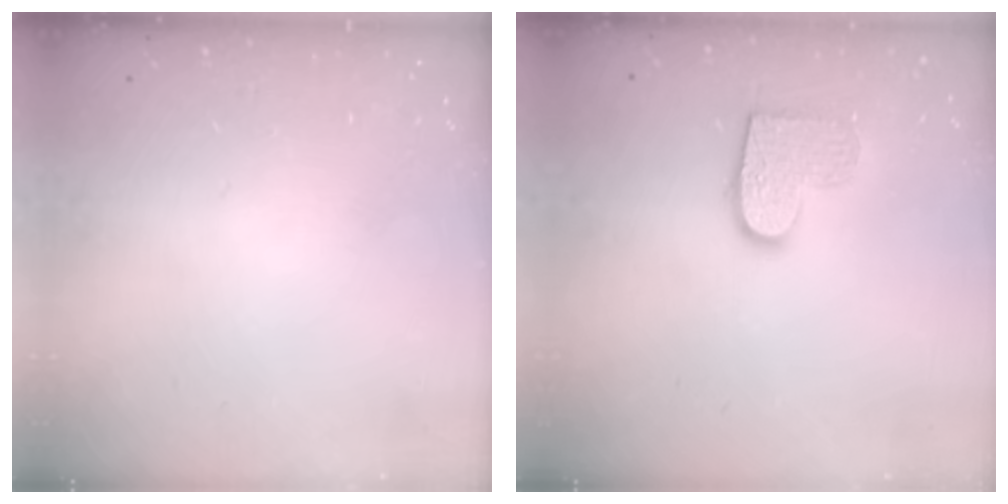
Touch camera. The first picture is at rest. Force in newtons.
{"total": 10.5, "press": 10.5, "slide": 0.6}